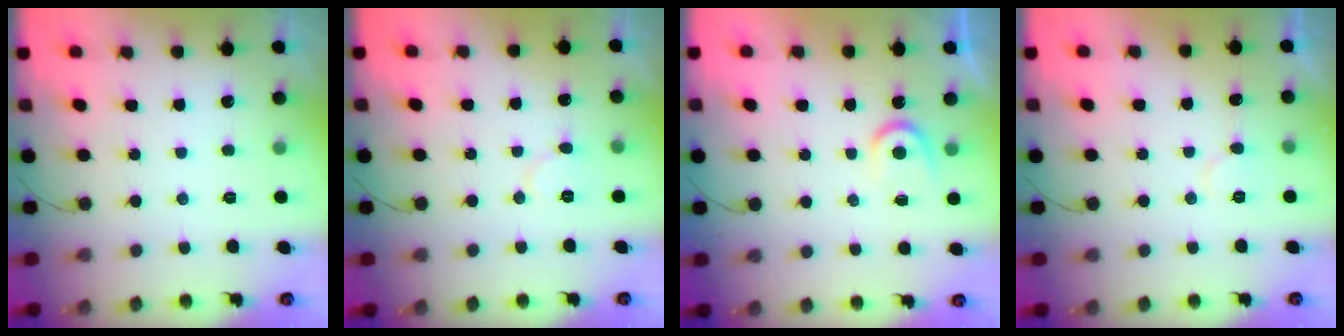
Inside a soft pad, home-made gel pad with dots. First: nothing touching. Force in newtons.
{"total": 5.3, "press": 5.3, "slide": 0.6}
{"total": 3.7, "press": 3.7, "slide": 0.5}
{"total": 5.9, "press": 5.9, "slide": 0.4}